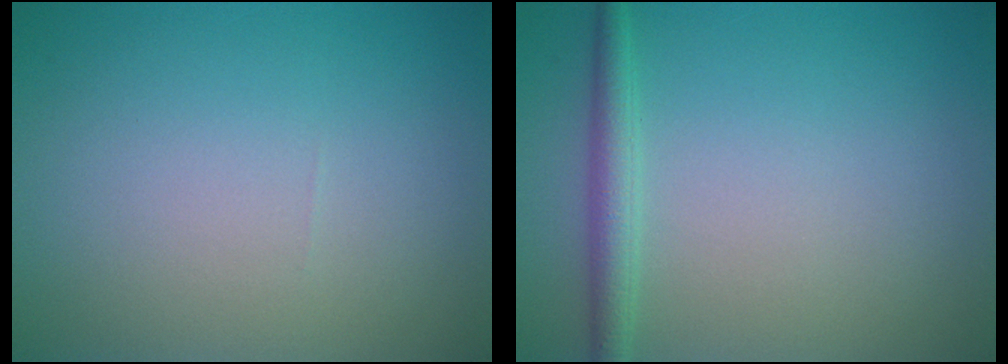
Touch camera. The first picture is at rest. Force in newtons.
{"total": 2.2, "press": 2.2, "slide": 0.1}